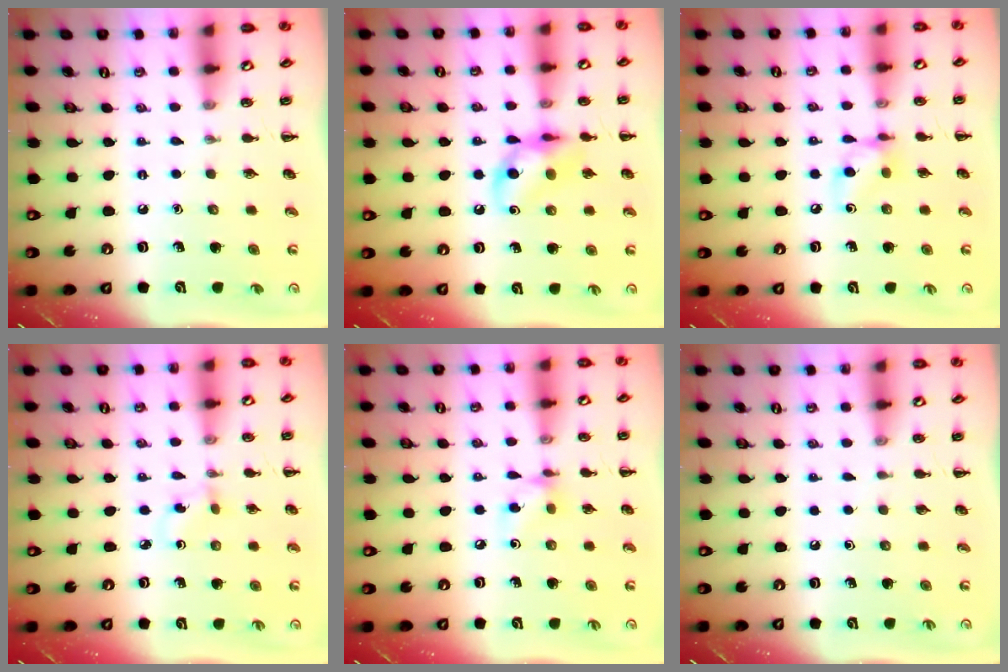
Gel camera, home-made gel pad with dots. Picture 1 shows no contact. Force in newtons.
{"total": 11.8, "press": 11.7, "slide": 1.5}
{"total": 7.4, "press": 7.4, "slide": 0.7}
{"total": 2.1, "press": 1.9, "slide": 0.9}
{"total": 5.3, "press": 5.2, "slide": 1.1}
{"total": 0.0}